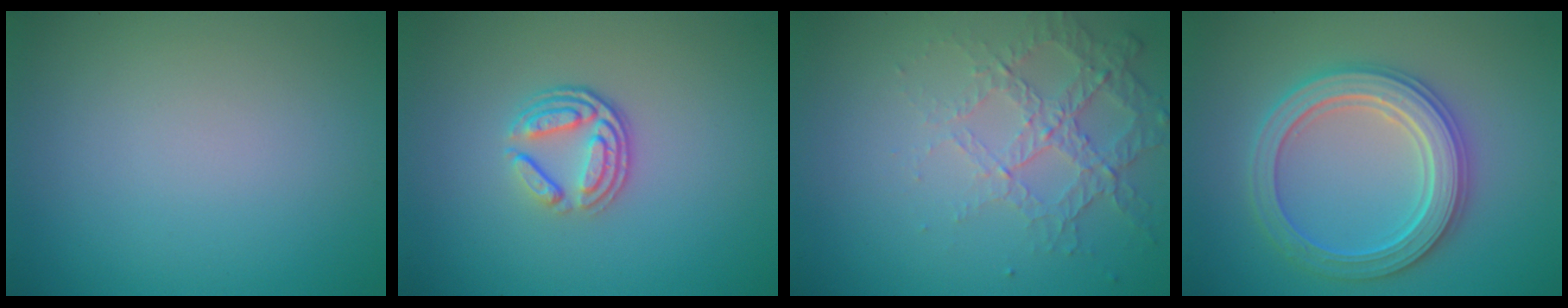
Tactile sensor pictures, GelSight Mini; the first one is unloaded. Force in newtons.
{"total": 3.6, "press": 2.6, "slide": 2.6}
{"total": 4.5, "press": 2.9, "slide": 3.4}
{"total": 5.5, "press": 5.5, "slide": 0.9}